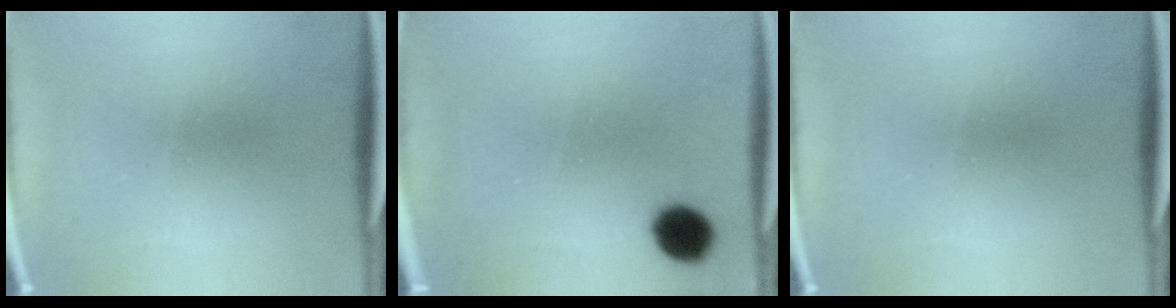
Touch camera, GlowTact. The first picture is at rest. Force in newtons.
{"total": 6.9}
{"total": 0.0}